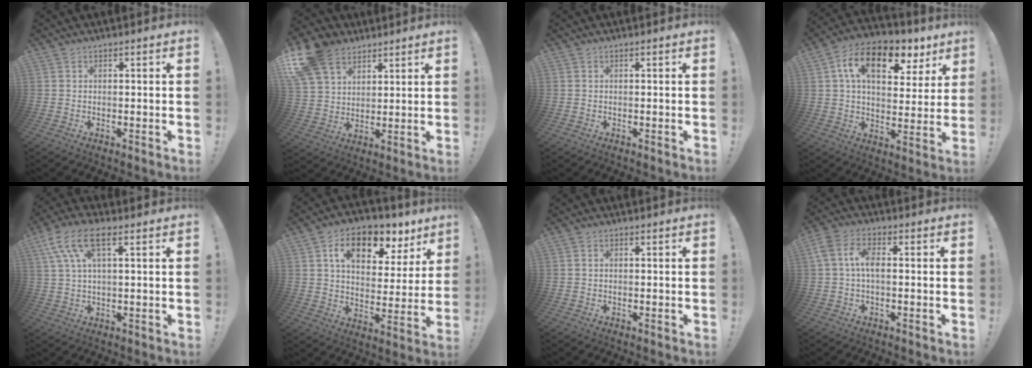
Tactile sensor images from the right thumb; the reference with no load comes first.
{"total": 14.2, "force": [8.4, 9.8, 5.9], "torque": [-0.124, -0.050, 0.164]}
{"total": 0.0}
{"total": 15.9, "force": [7.5, 8.7, 11.0], "torque": [-0.165, -0.032, 0.127]}
{"total": 11.2, "force": [5.1, 4.2, 9.0], "torque": [-0.166, -0.003, 0.097]}
{"total": 14.2, "force": [7.9, 7.8, 8.8], "torque": [-0.126, -0.041, 0.134]}
{"total": 0.6, "force": [-0.1, 0.5, 0.4], "torque": [-0.009, 0.003, -0.001]}
{"total": 7.0, "force": [0.1, 3.4, 6.1], "torque": [-0.129, 0.008, 0.005]}